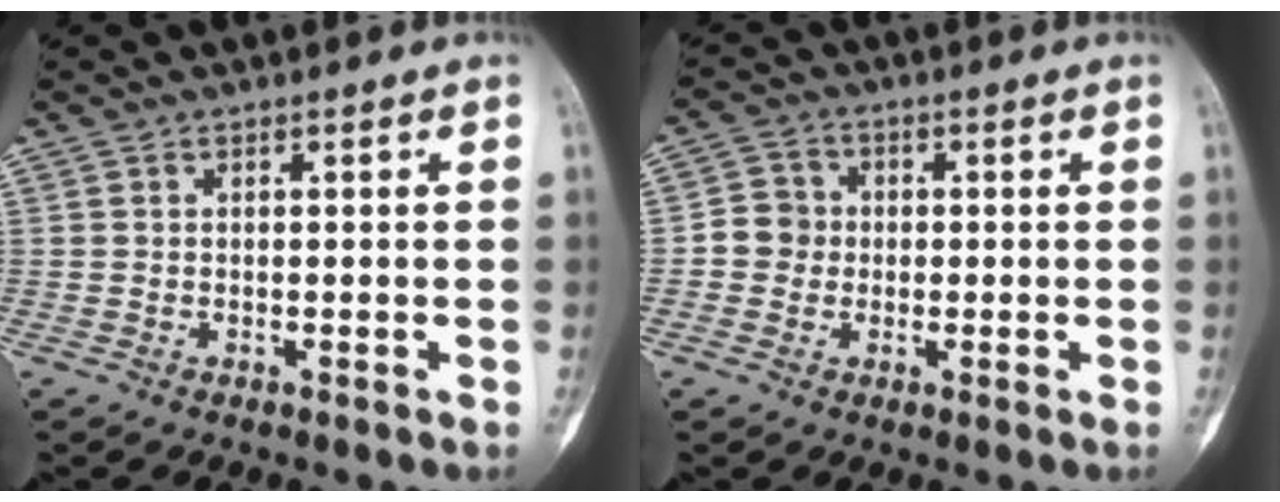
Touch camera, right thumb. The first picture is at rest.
{"total": 4.9, "force": [-0.4, 4.7, 1.4], "torque": [0.000, 0.010, -0.015]}